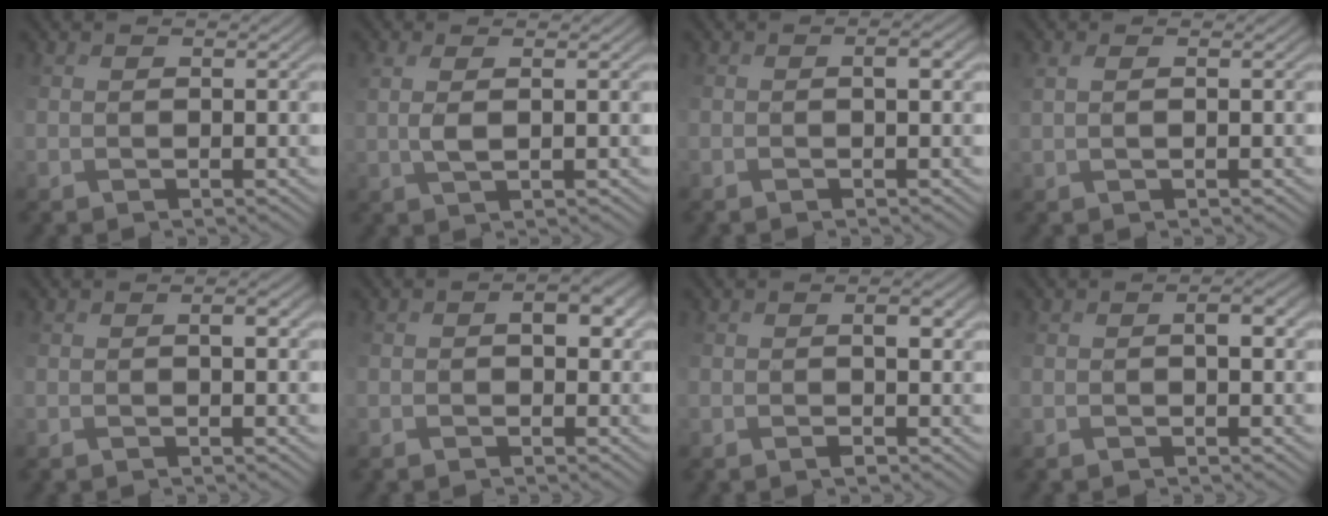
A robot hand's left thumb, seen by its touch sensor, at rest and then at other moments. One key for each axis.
{"total": 1.8, "fx": 1.4, "fy": -1.0, "fz": 0.6, "tx": -0.008, "ty": 0.013, "tz": 0.031}
{"total": 2.3, "fx": 0.0, "fy": 0.5, "fz": 2.2, "tx": -0.037, "ty": 0.006, "tz": -0.003}
{"total": 1.4, "fx": 0.8, "fy": -1.1, "fz": -0.2, "tx": 0.012, "ty": 0.010, "tz": 0.021}
{"total": 1.9, "fx": -0.1, "fy": 0.5, "fz": 1.8, "tx": -0.029, "ty": 0.005, "tz": -0.005}
{"total": 4.3, "fx": -0.1, "fy": 2.5, "fz": 3.5, "tx": -0.046, "ty": 0.006, "tz": 0.004}
{"total": 3.2, "fx": -0.5, "fy": 1.2, "fz": 2.9, "tx": -0.048, "ty": 0.007, "tz": -0.009}
{"total": 2.7, "fx": -0.2, "fy": 0.8, "fz": 2.6, "tx": -0.041, "ty": 0.007, "tz": -0.006}